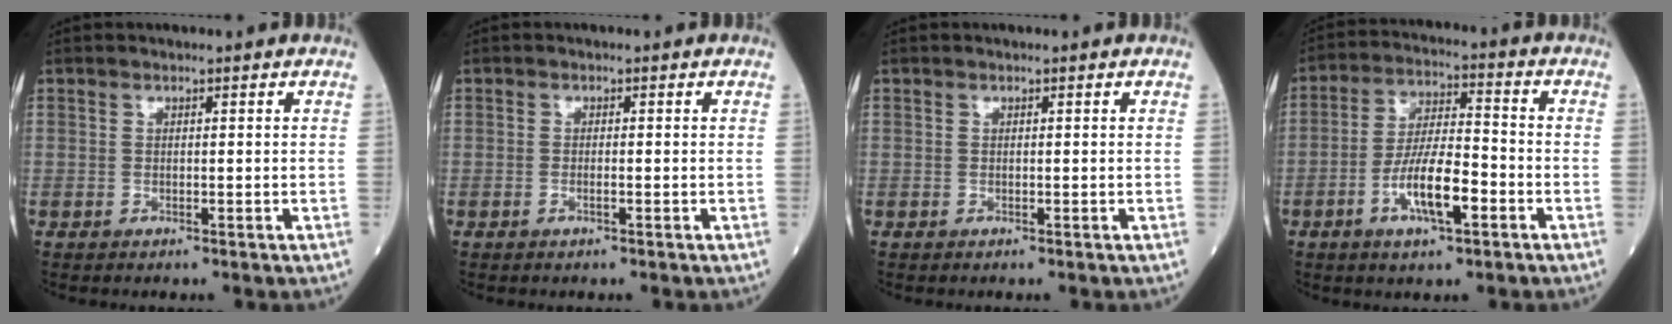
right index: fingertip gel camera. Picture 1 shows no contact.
{"total": 0.7, "force": [-0.3, 0.0, 0.6], "torque": [-0.018, 0.001, -0.002]}
{"total": 0.0}
{"total": 9.6, "force": [-3.8, 2.3, 8.5], "torque": [-0.167, 0.003, -0.066]}